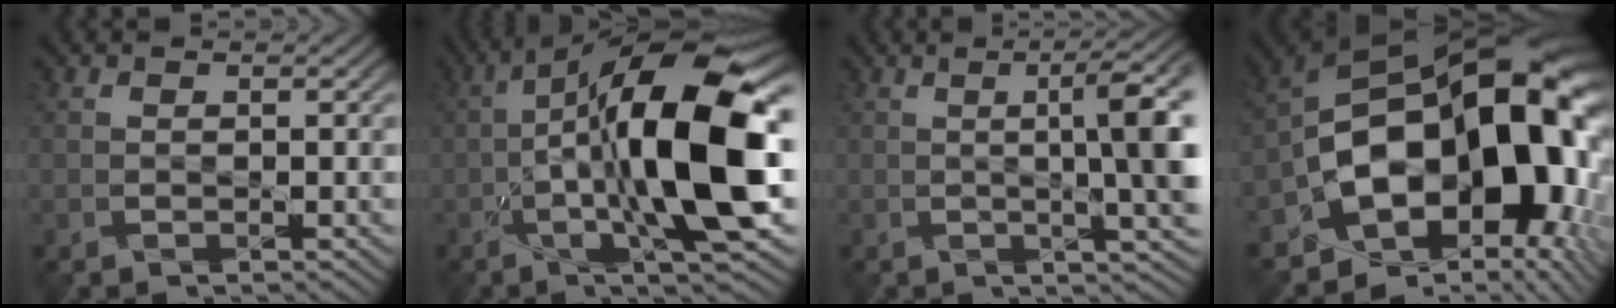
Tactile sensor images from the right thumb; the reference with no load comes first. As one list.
[{"total": 16.5, "force": [-0.9, 5.1, 15.7], "torque": [-0.262, 0.029, -0.024]}, {"total": 9.9, "force": [0.5, 2.3, 9.6], "torque": [-0.106, 0.011, 0.013]}, {"total": 19.6, "force": [-4.3, 12.9, 14.1], "torque": [-0.216, -0.023, -0.051]}]